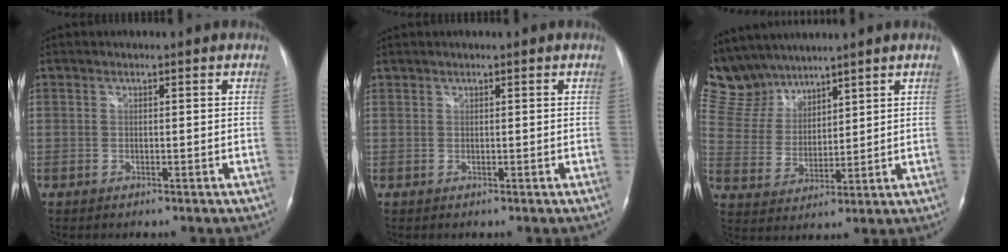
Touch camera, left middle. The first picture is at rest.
{"total": 0.0}
{"total": 11.0, "force": [10.0, 4.4, 1.2], "torque": [-0.044, 0.016, 0.219]}